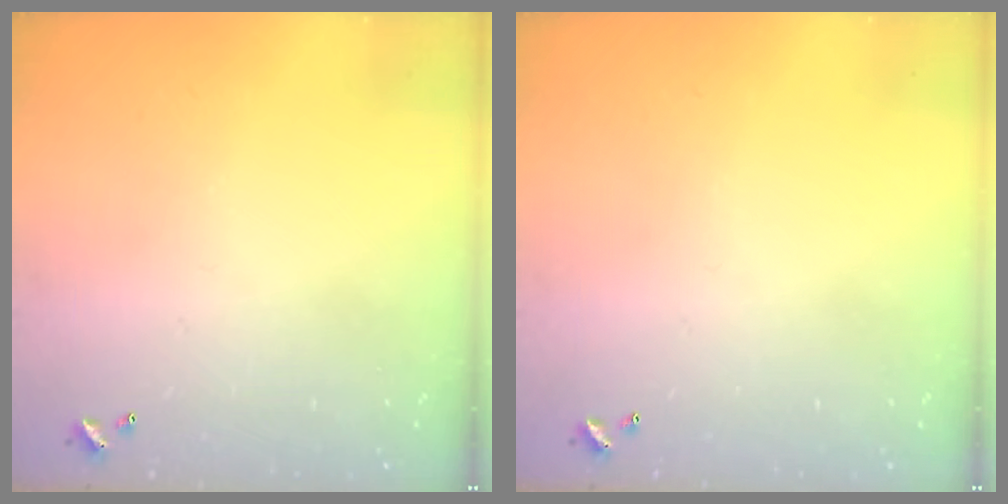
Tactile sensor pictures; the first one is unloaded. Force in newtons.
{"total": 0.0}